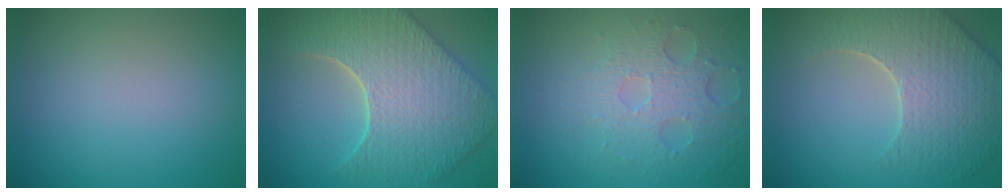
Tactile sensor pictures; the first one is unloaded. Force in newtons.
{"total": 9.7, "press": 7.0, "slide": 6.7}
{"total": 3.8, "press": 3.3, "slide": 1.9}
{"total": 6.8, "press": 5.4, "slide": 4.1}